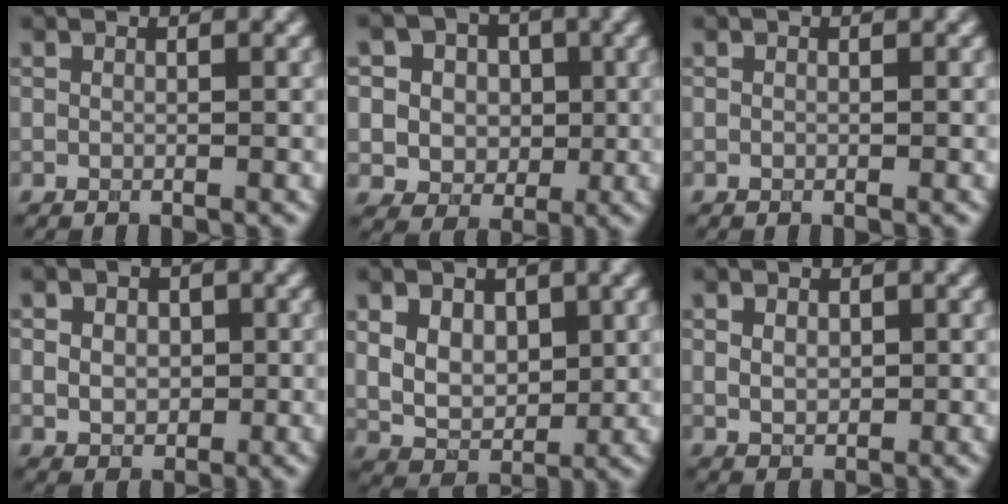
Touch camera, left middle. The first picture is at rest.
{"total": 7.3, "force": [2.1, 6.5, 2.7], "torque": [-0.056, 0.018, 0.032]}
{"total": 0.0}
{"total": 4.5, "force": [1.0, 3.6, 2.5], "torque": [-0.034, 0.020, -0.003]}
{"total": 5.9, "force": [1.6, 4.3, 3.8], "torque": [-0.067, 0.009, 0.022]}
{"total": 2.0, "force": [0.4, 1.5, 1.3], "torque": [-0.020, 0.001, 0.007]}